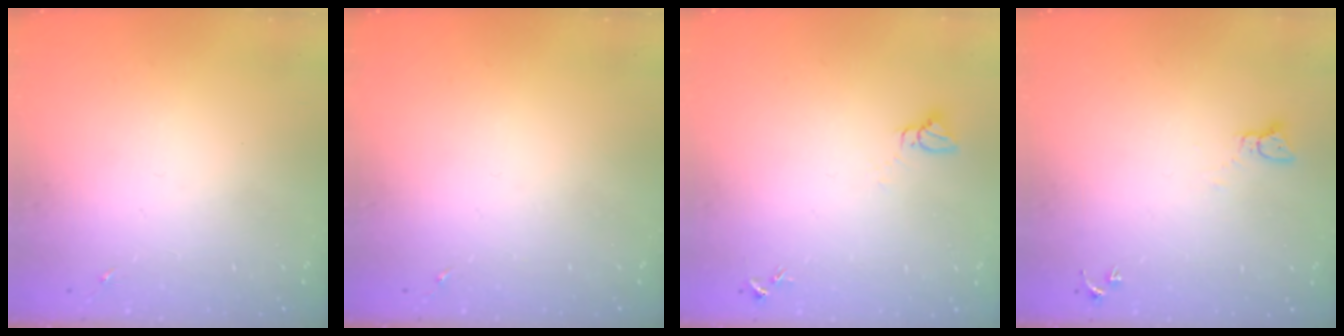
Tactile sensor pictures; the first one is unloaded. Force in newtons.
{"total": 0.0}
{"total": 2.8, "press": 2.8, "slide": 0.1}
{"total": 2.3, "press": 2.3, "slide": 0.3}